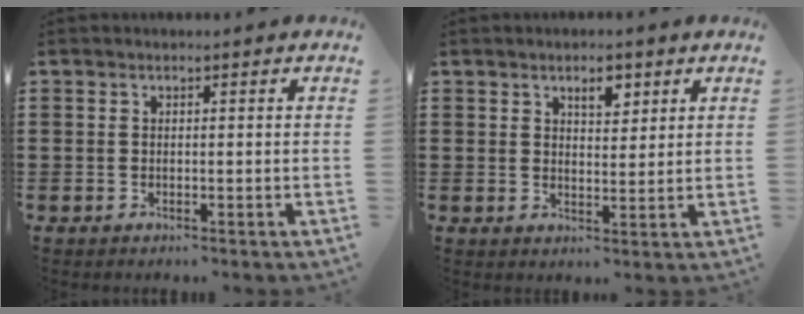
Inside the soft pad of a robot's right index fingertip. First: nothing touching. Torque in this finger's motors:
{"motor_torque": [0.07, -0.06, 0.10, 0.02]}